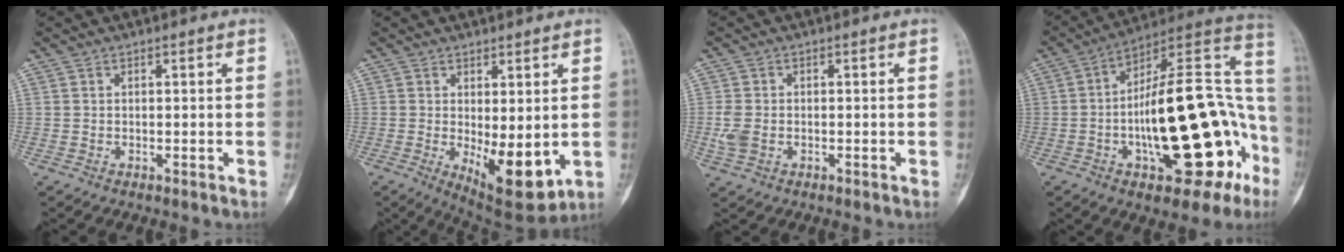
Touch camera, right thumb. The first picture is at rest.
{"total": 10.6, "force": [-1.4, 4.4, 9.5], "torque": [-0.126, -0.024, -0.004]}
{"total": 3.7, "force": [-0.7, 2.6, 2.6], "torque": [-0.067, 0.004, -0.012]}
{"total": 31.1, "force": [-7.3, 12.7, 27.5], "torque": [-0.329, 0.054, -0.095]}